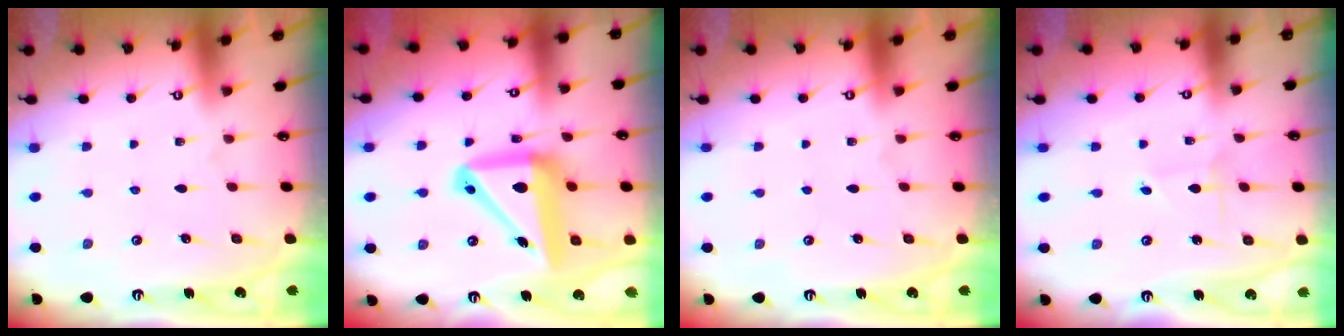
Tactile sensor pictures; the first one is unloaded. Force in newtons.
{"total": 16.2, "press": 16.1, "slide": 1.9}
{"total": 0.0}
{"total": 1.7, "press": 1.7, "slide": 0.1}